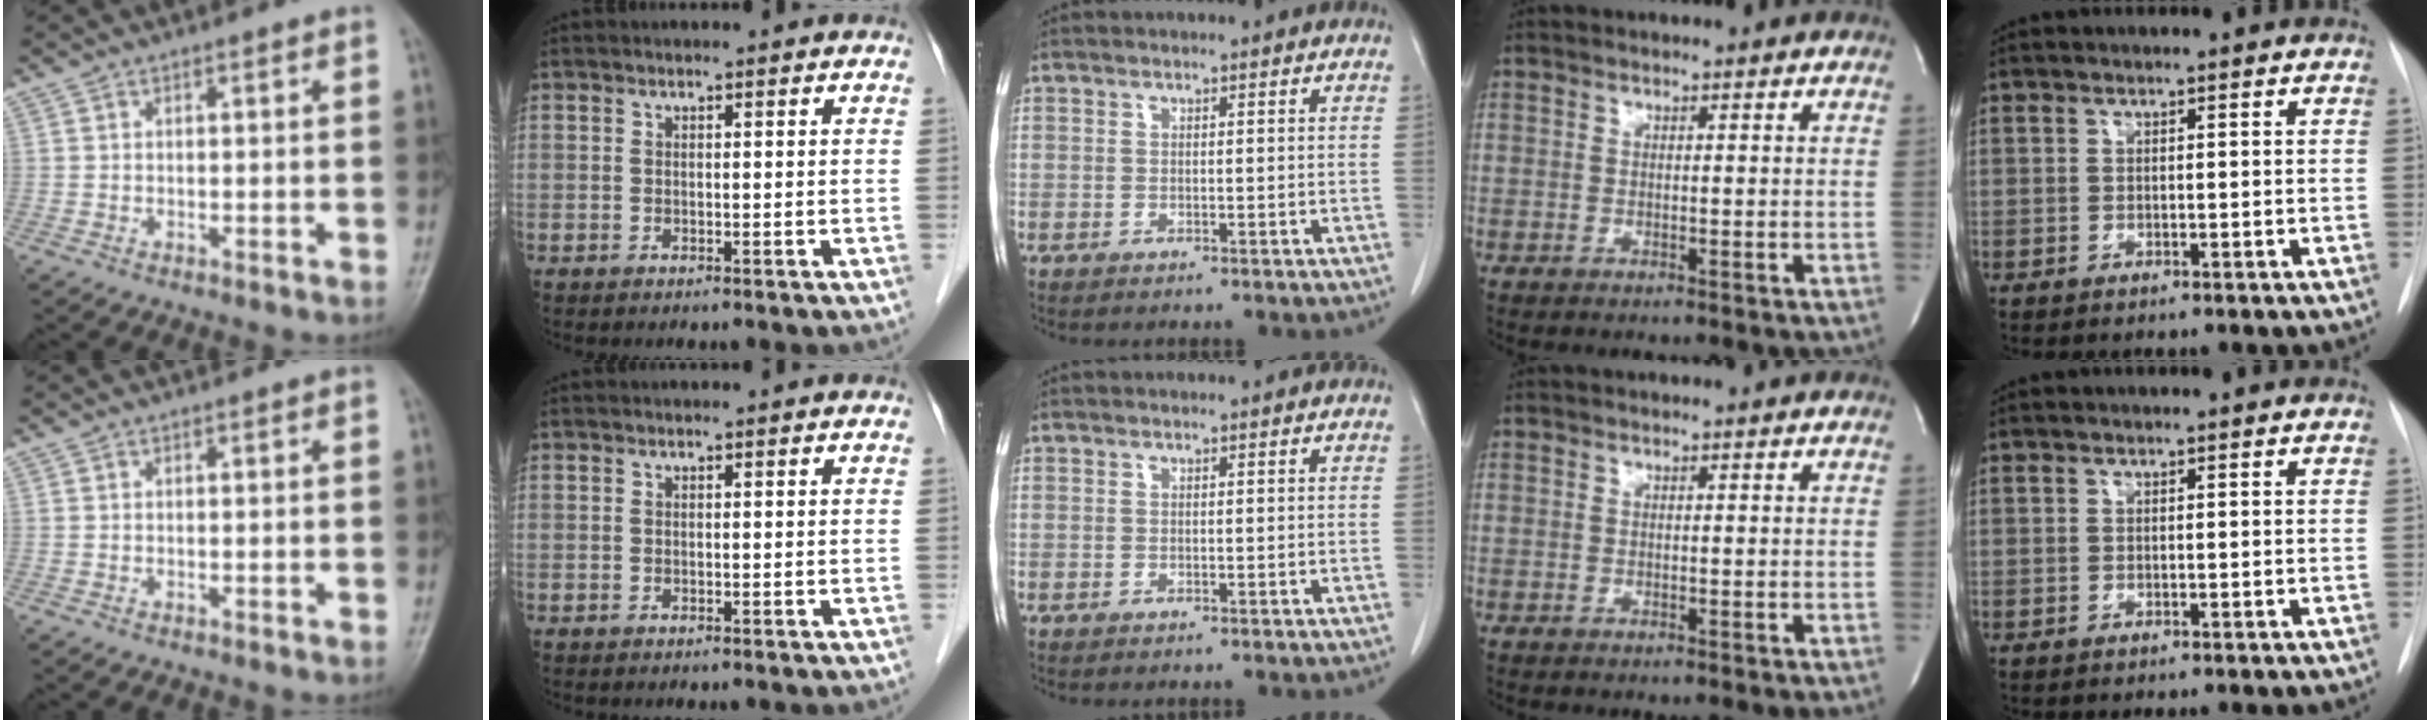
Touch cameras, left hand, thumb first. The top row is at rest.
{}